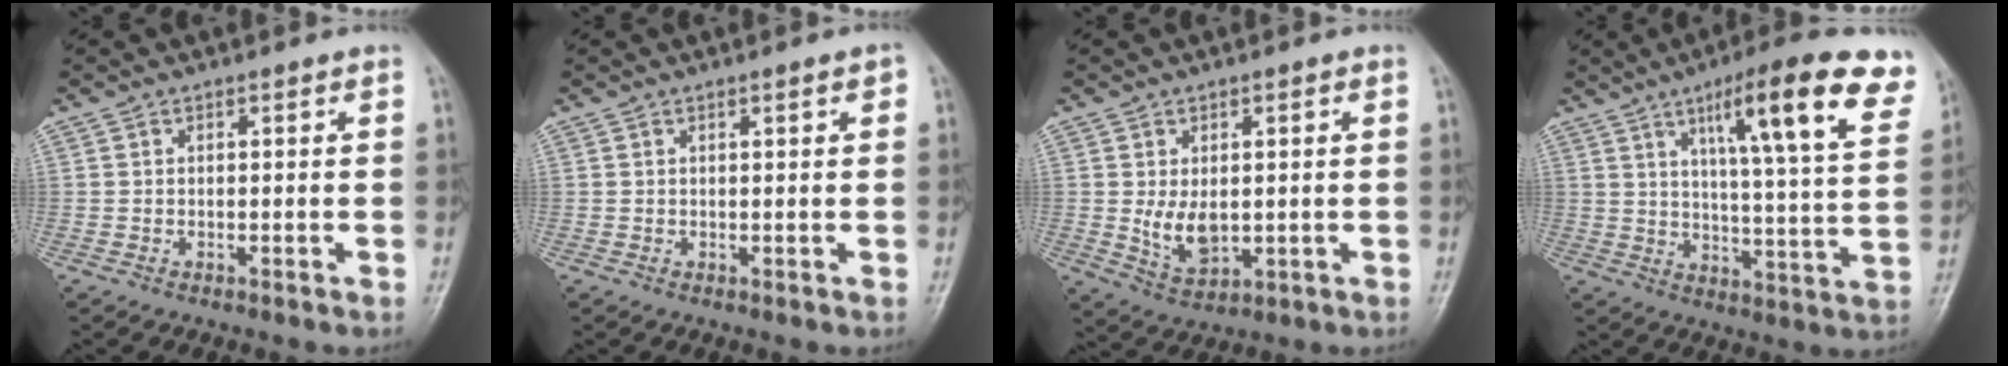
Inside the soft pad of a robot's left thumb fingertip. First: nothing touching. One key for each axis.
{"total": 1.3, "fx": 0.6, "fy": 0.2, "fz": 1.1, "tx": -0.016, "ty": 0.001, "tz": 0.007}
{"total": 6.4, "fx": 0.2, "fy": 4.0, "fz": 4.9, "tx": -0.074, "ty": -0.015, "tz": 0.017}
{"total": 19.5, "fx": 10.3, "fy": 3.6, "fz": 16.1, "tx": -0.201, "ty": -0.031, "tz": 0.147}